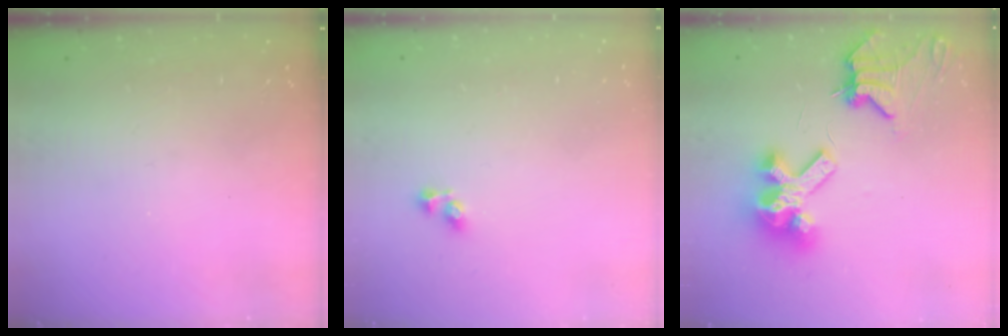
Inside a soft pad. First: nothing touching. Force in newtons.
{"total": 4.5, "press": 4.5, "slide": 0.4}
{"total": 11.5, "press": 11.4, "slide": 1.5}